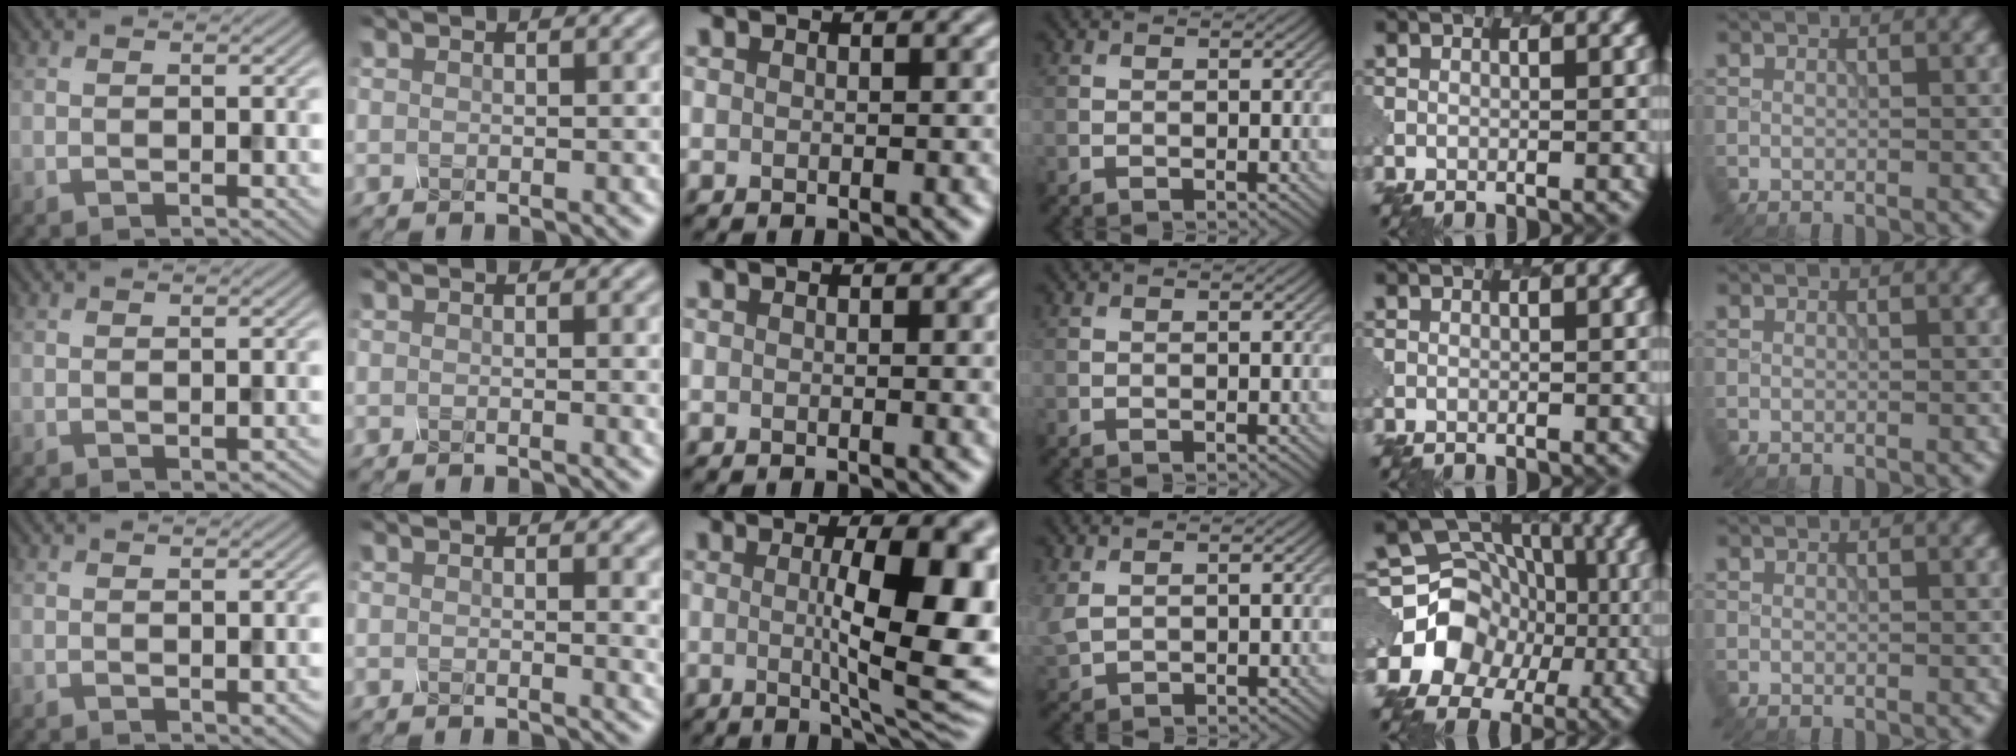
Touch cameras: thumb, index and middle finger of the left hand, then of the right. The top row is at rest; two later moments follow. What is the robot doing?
{"motion": "screw", "object": "spray bottle"}